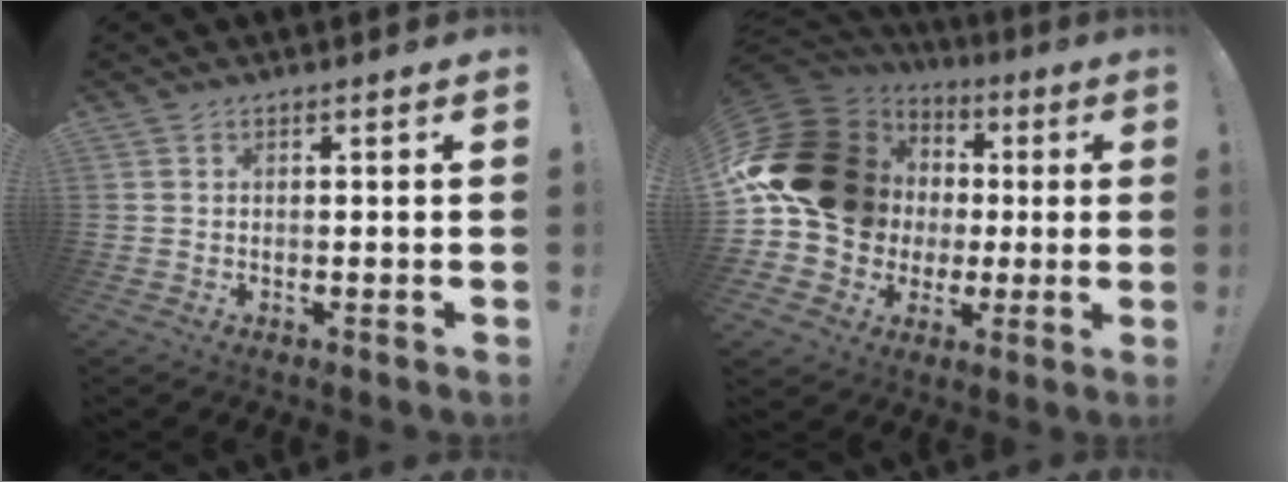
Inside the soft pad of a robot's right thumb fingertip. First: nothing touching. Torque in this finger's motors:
{"motor_torque": [2.37, 2.63, 1.51, -1.26, 0.73]}